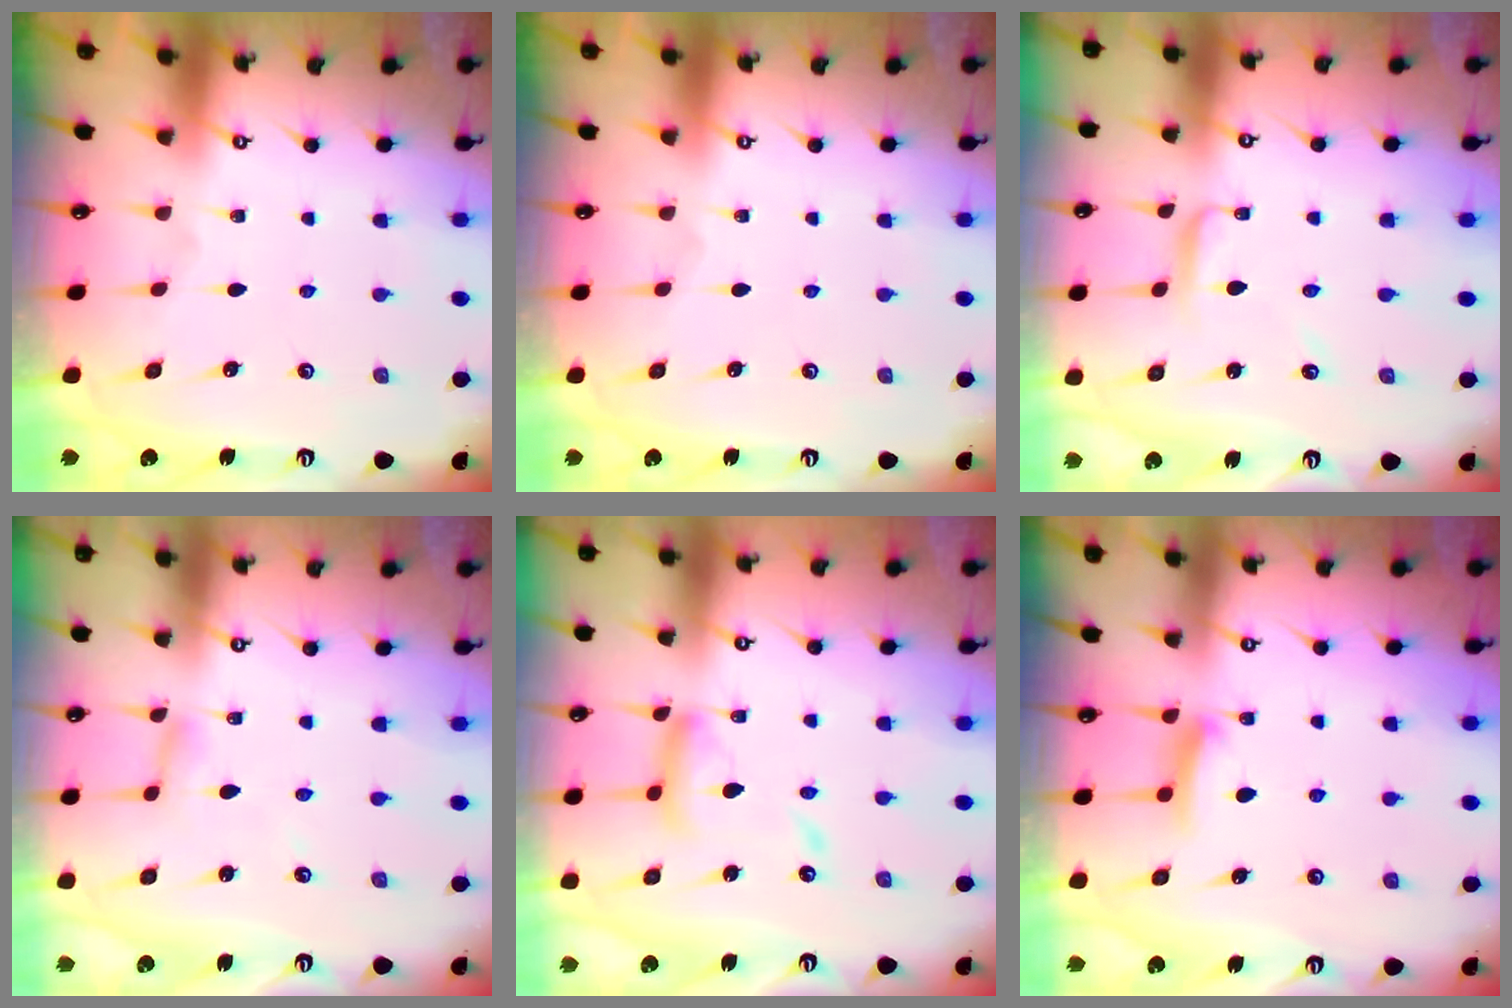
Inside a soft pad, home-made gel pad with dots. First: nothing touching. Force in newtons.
{"total": 0.0}
{"total": 3.2, "press": 3.2, "slide": 0.0}
{"total": 2.5, "press": 2.5, "slide": 0.2}
{"total": 13.0, "press": 13.0, "slide": 1.1}
{"total": 6.8, "press": 6.7, "slide": 0.8}